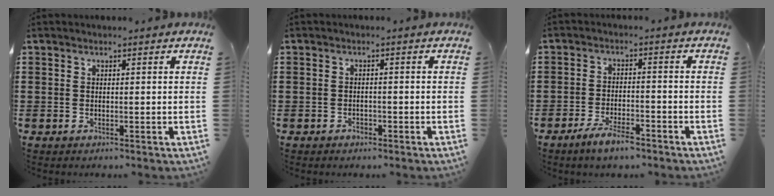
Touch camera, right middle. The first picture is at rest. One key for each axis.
{"total": 1.1, "fx": -0.9, "fy": 0.6, "fz": 0.3, "tx": -0.008, "ty": 0.001, "tz": -0.019}
{"total": 4.5, "fx": -3.5, "fy": 1.2, "fz": 2.6, "tx": -0.055, "ty": 0.002, "tz": -0.068}